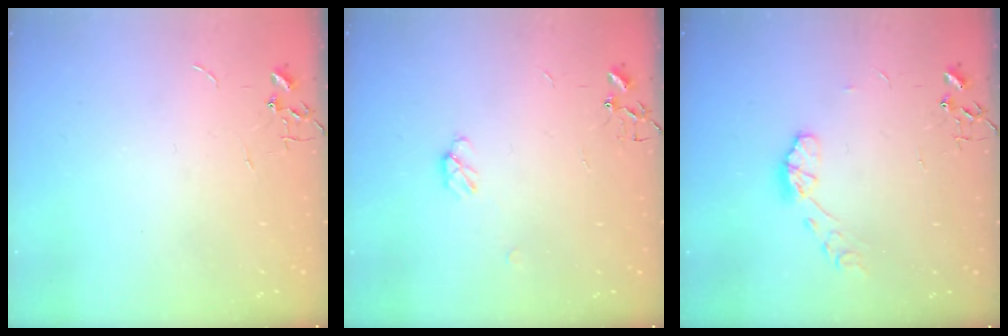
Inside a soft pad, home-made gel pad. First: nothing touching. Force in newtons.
{"total": 4.3, "press": 4.3, "slide": 0.6}
{"total": 7.0, "press": 7.0, "slide": 0.5}